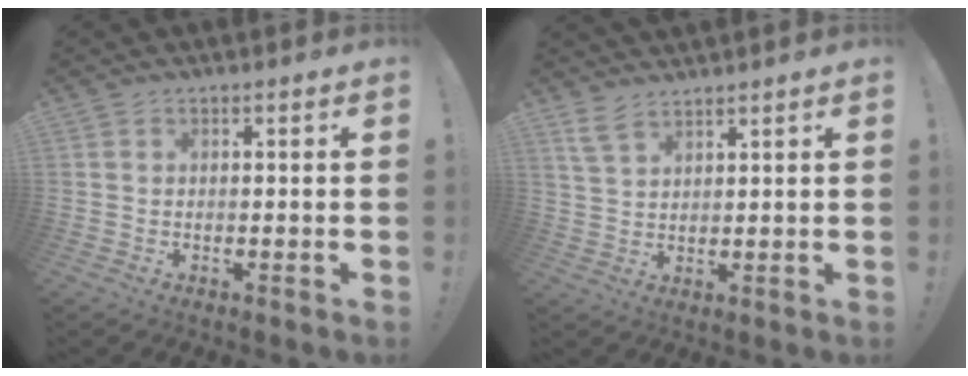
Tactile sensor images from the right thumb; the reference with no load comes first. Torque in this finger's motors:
{"motor_torque": [-0.16, 0.18, -0.34, 0.27, 0.02]}